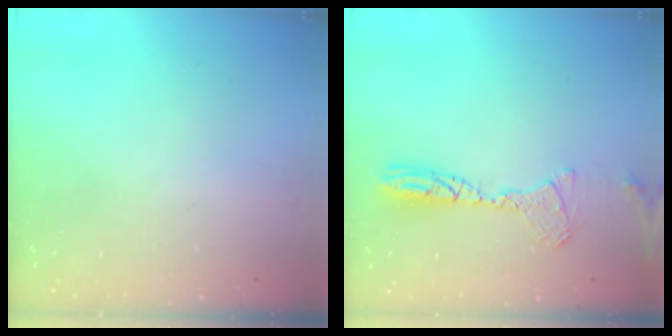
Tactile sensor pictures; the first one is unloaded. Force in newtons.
{"total": 13.0, "press": 12.6, "slide": 3.3}